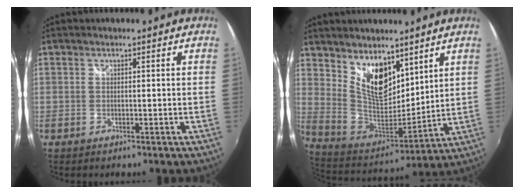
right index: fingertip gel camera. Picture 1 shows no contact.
{"total": 14.0, "force": [8.3, 7.3, 8.6], "torque": [-0.157, -0.005, 0.165]}